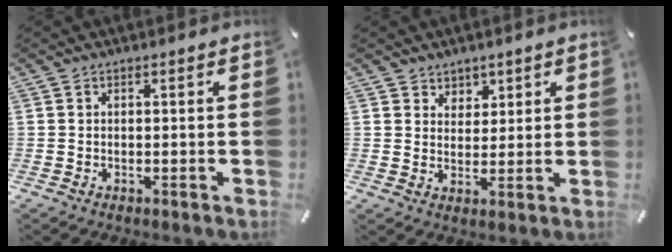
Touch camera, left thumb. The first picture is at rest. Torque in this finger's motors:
{"motor_torque": [0.29, -0.13, 0.03, 0.01, 0.01]}